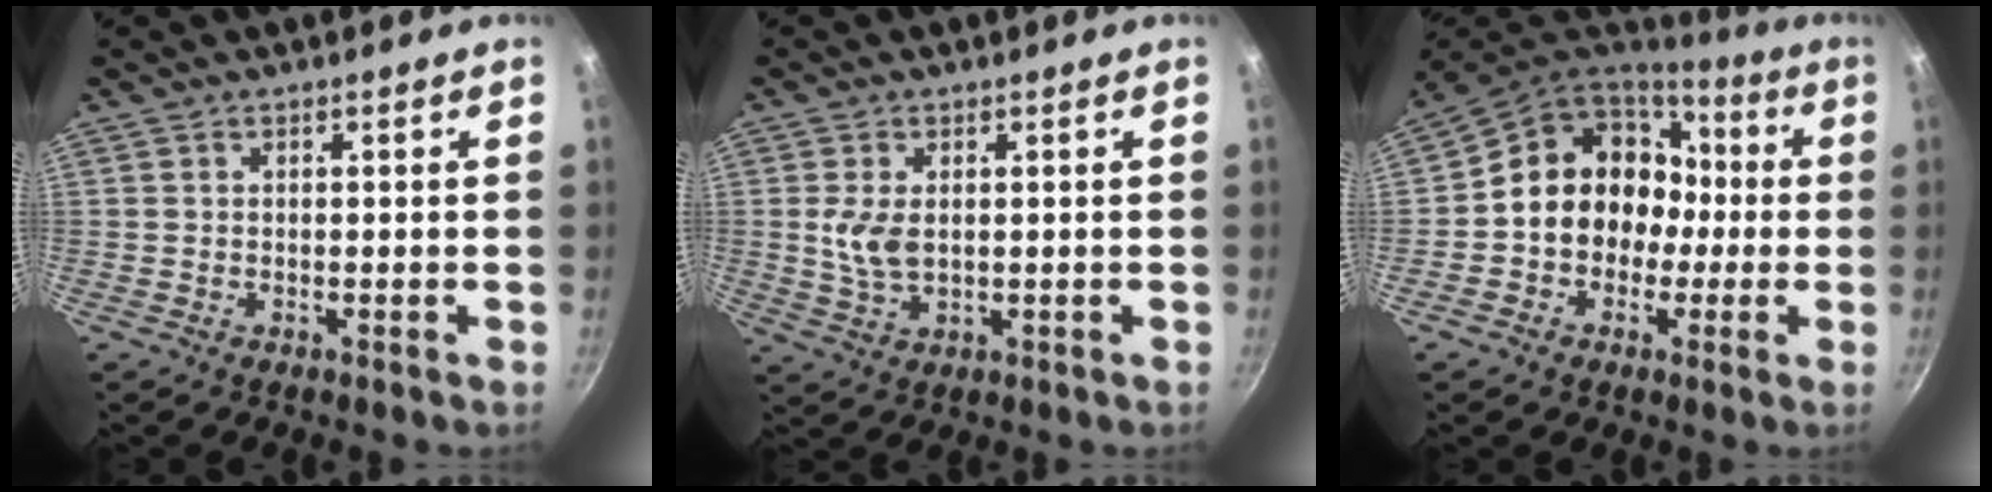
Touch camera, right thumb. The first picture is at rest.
{"total": 5.4, "force": [0.6, 3.2, 4.3], "torque": [-0.089, -0.008, 0.015]}
{"total": 15.5, "force": [-0.3, 13.3, 8.0], "torque": [-0.083, 0.048, -0.016]}